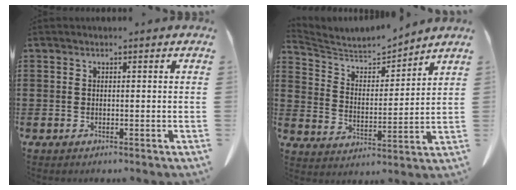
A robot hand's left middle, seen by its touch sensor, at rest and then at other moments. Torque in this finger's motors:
{"motor_torque": [-1.19, 0.95, -0.73, -0.12]}